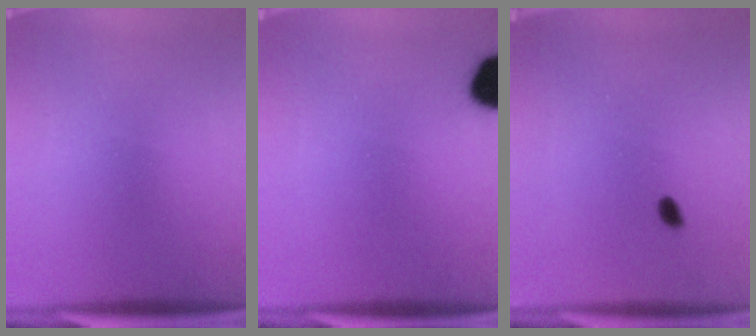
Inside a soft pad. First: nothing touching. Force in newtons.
{"total": 10.9}
{"total": 1.3}